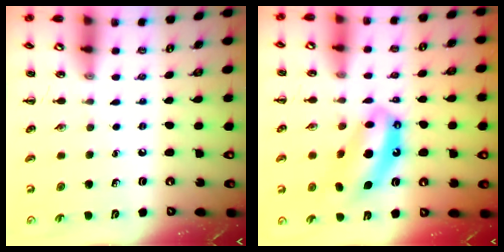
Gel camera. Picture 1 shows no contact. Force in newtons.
{"total": 11.3, "press": 10.9, "slide": 3.0}